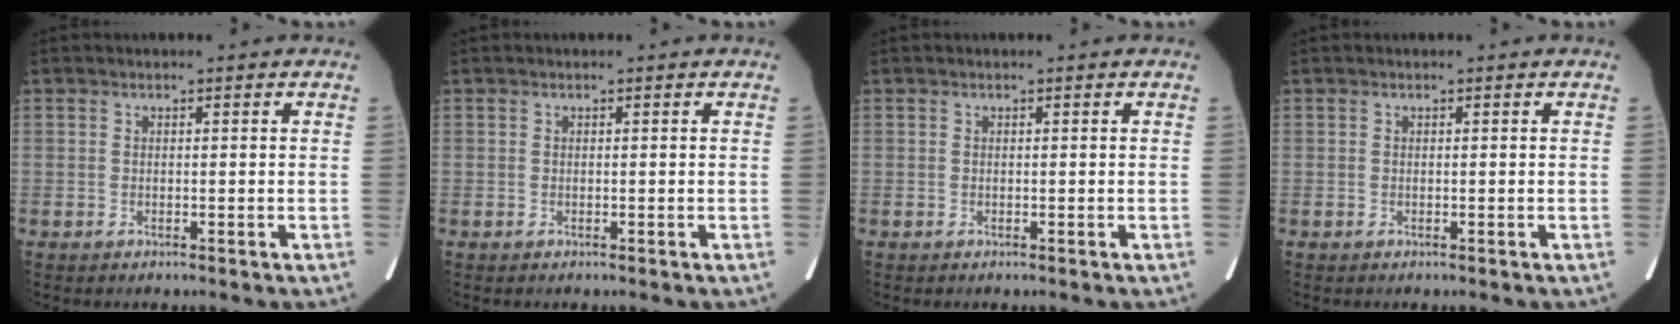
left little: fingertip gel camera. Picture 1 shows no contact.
{"total": 0.0}
{"total": 0.0}
{"total": 0.0}